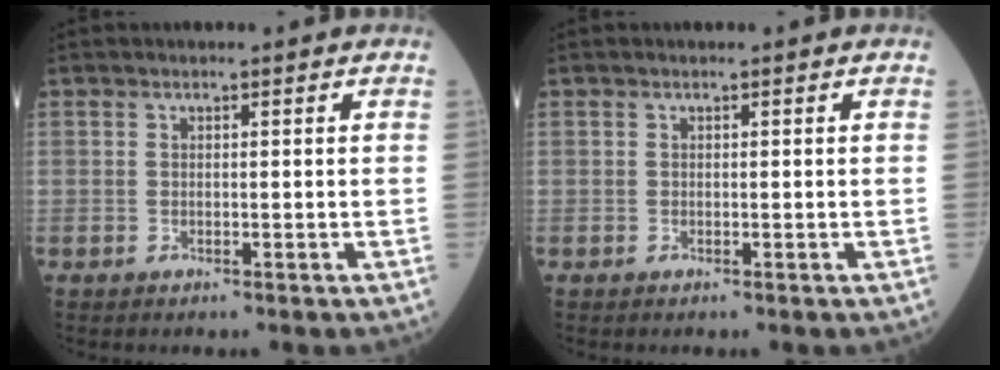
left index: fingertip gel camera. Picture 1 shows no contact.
{"total": 0.0}